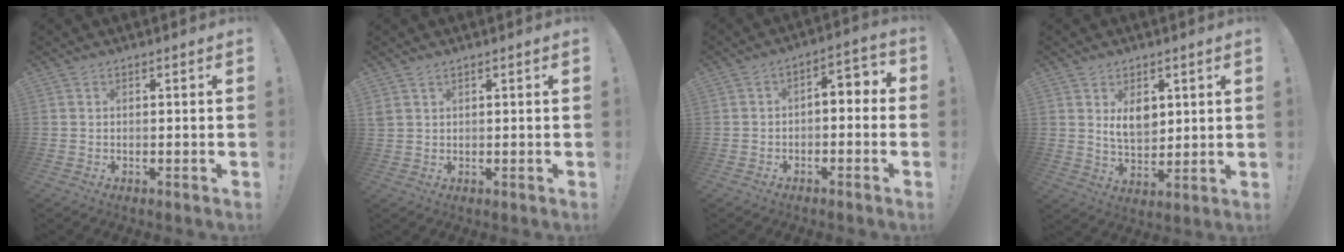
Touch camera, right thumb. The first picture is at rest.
{"total": 2.0, "force": [1.3, 1.2, 0.8], "torque": [-0.018, 0.000, 0.026]}
{"total": 4.4, "force": [-2.1, 2.6, 2.9], "torque": [-0.029, 0.010, -0.041]}
{"total": 7.8, "force": [3.5, 5.5, 4.3], "torque": [-0.061, -0.019, 0.067]}